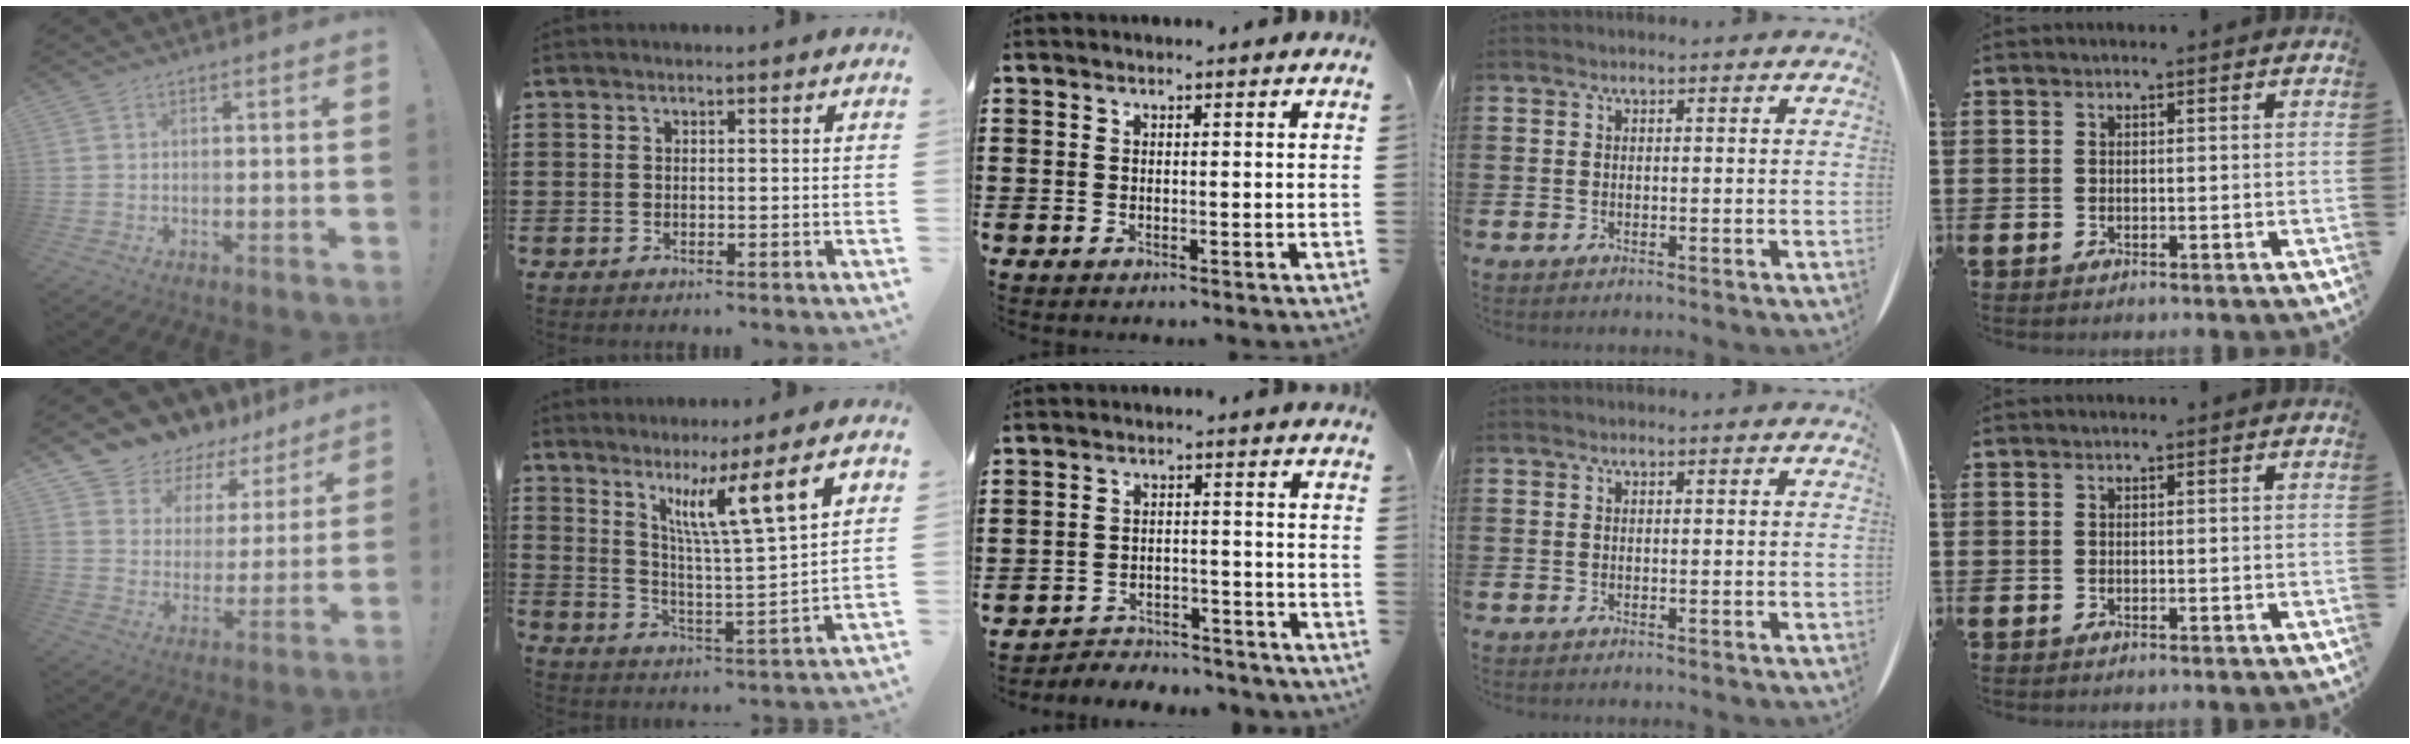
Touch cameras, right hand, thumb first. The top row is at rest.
{"thumb": {"total": 7.9, "force": [6.7, 4.1, 0.5], "torque": [-0.027, -0.068, 0.126]}, "index": {"total": 10.1, "force": [5.4, -0.2, 8.5], "torque": [-0.162, -0.032, 0.080]}, "middle": {"total": 4.0, "force": [-3.9, 0.7, 0.0], "torque": [-0.006, 0.004, -0.084]}}